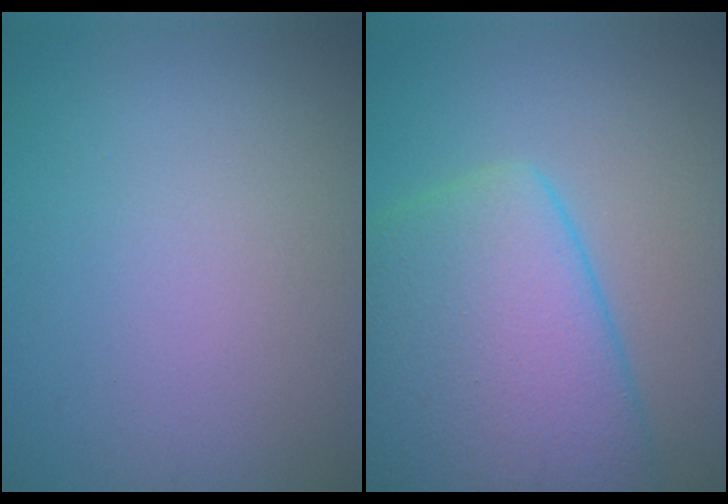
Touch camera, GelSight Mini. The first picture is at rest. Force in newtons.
{"total": 10.9, "press": 10.9, "slide": 0.7}